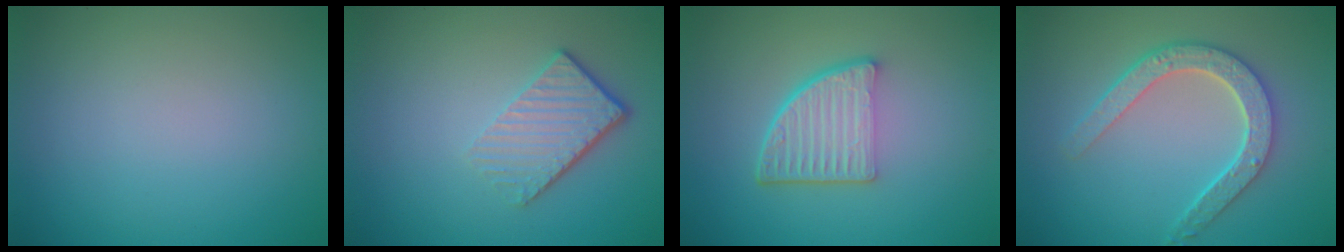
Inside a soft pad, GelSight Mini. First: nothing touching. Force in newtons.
{"total": 4.2, "press": 2.8, "slide": 3.1}
{"total": 5.2, "press": 3.6, "slide": 3.7}
{"total": 4.7, "press": 3.7, "slide": 2.9}